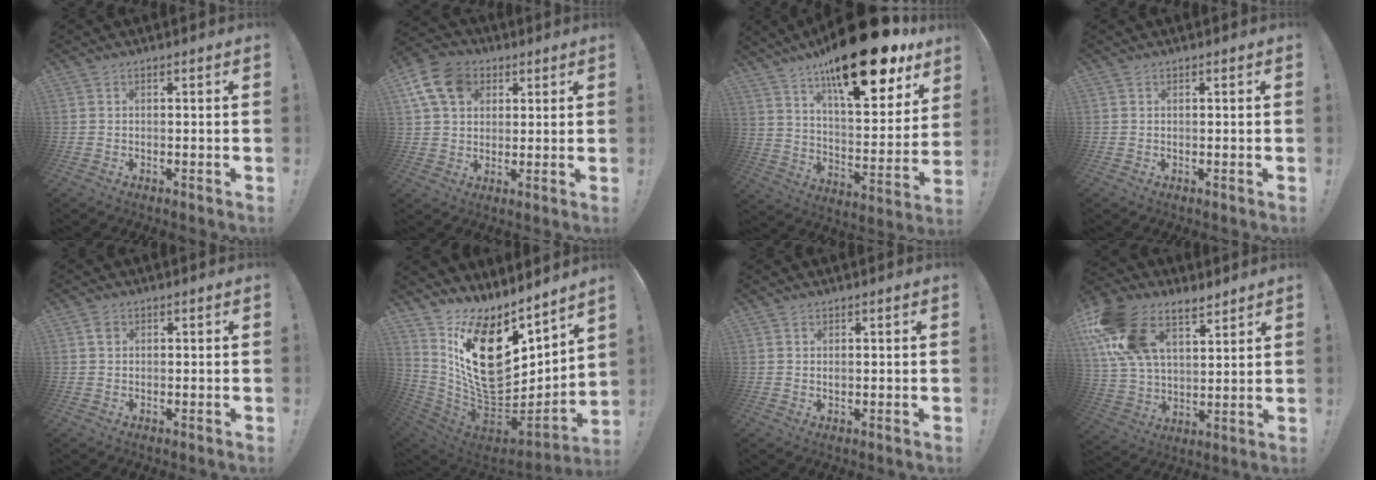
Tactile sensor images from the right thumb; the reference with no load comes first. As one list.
[{"total": 13.1, "force": [5.2, 10.0, 6.6], "torque": [-0.118, -0.014, 0.104]}, {"total": 24.7, "force": [16.6, 8.0, 16.5], "torque": [-0.241, -0.114, 0.273]}, {"total": 0.0}, {"total": 2.3, "force": [1.2, 1.8, 0.8], "torque": [0.005, -0.007, 0.018]}, {"total": 22.6, "force": [6.0, 14.0, 16.6], "torque": [-0.284, -0.044, 0.133]}, {"total": 0.9, "force": [0.5, 0.6, 0.4], "torque": [-0.002, -0.002, 0.008]}, {"total": 19.6, "force": [11.6, 11.2, 11.1], "torque": [-0.226, -0.048, 0.218]}]